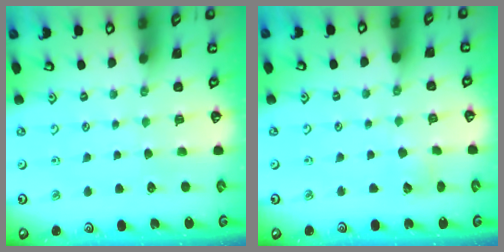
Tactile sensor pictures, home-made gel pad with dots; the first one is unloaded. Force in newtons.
{"total": 3.4, "press": 3.3, "slide": 0.4}